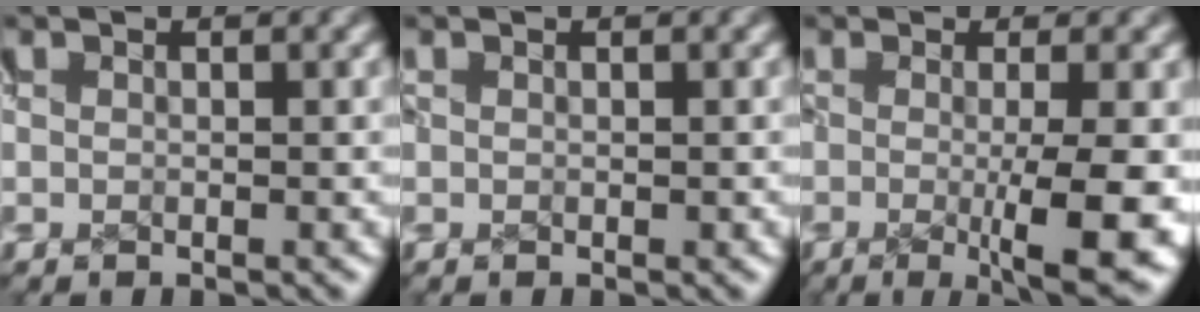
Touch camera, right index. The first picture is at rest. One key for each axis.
{"total": 0.0}
{"total": 6.4, "fx": -2.7, "fy": 1.4, "fz": 5.6, "tx": -0.053, "ty": -0.012, "tz": -0.033}